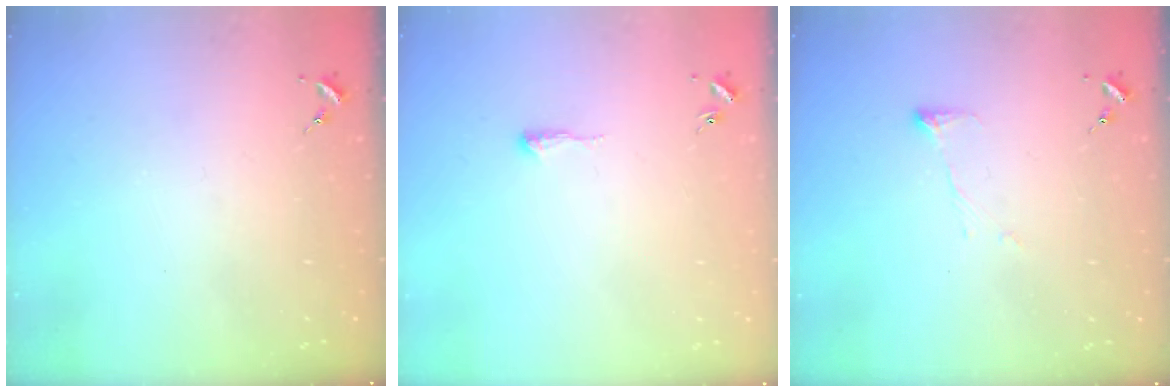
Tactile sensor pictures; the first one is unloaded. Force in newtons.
{"total": 3.9, "press": 3.8, "slide": 0.7}
{"total": 5.5, "press": 5.5, "slide": 0.7}